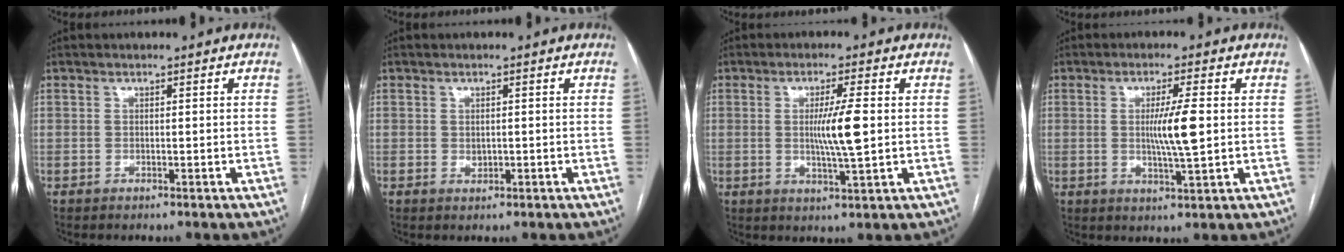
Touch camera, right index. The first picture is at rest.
{"total": 1.1, "force": [0.1, 0.8, 0.7], "torque": [-0.012, -0.001, 0.004]}
{"total": 6.7, "force": [0.3, -0.1, 6.7], "torque": [-0.117, -0.008, 0.007]}
{"total": 6.5, "force": [0.3, 0.0, 6.5], "torque": [-0.114, -0.007, 0.007]}